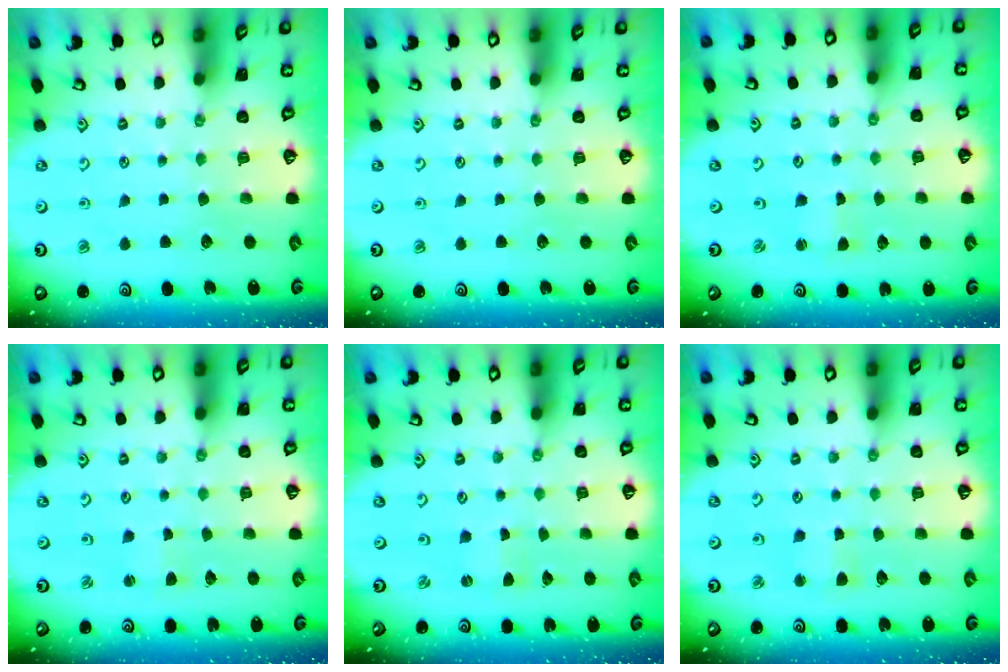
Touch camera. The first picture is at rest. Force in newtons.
{"total": 0.0}
{"total": 1.4, "press": 1.4, "slide": 0.1}
{"total": 2.1, "press": 2.0, "slide": 0.3}
{"total": 0.0}
{"total": 3.1, "press": 3.1, "slide": 0.3}